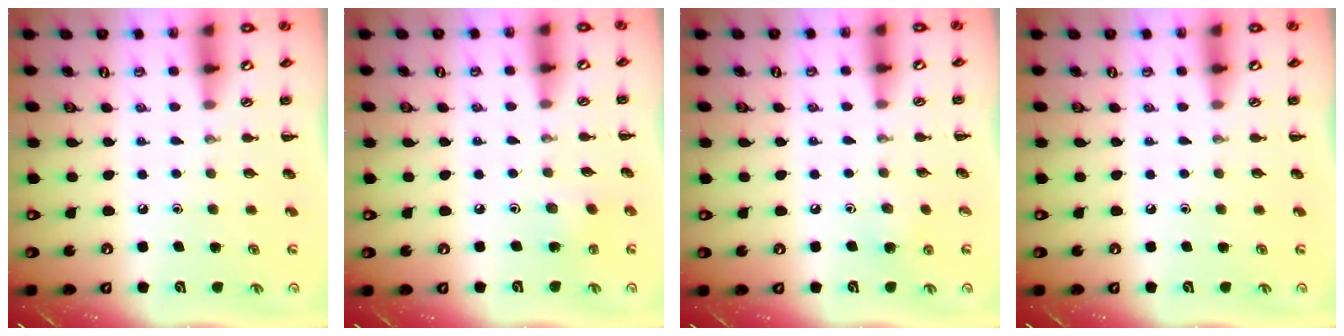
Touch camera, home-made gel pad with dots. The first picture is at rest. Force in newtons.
{"total": 2.2, "press": 2.0, "slide": 0.7}
{"total": 3.6, "press": 3.6, "slide": 0.2}
{"total": 0.0}